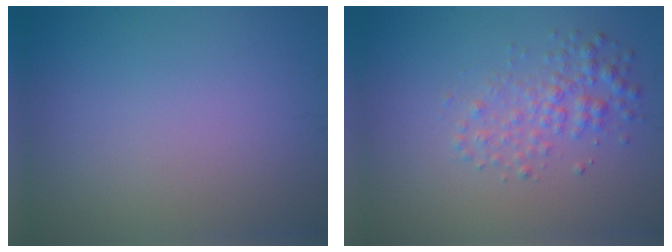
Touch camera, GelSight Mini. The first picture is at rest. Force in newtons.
{"total": 2.6, "press": 2.6, "slide": 0.0}